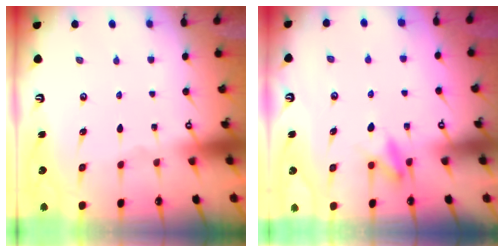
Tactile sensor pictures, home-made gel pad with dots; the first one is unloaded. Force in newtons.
{"total": 7.8, "press": 7.7, "slide": 1.1}